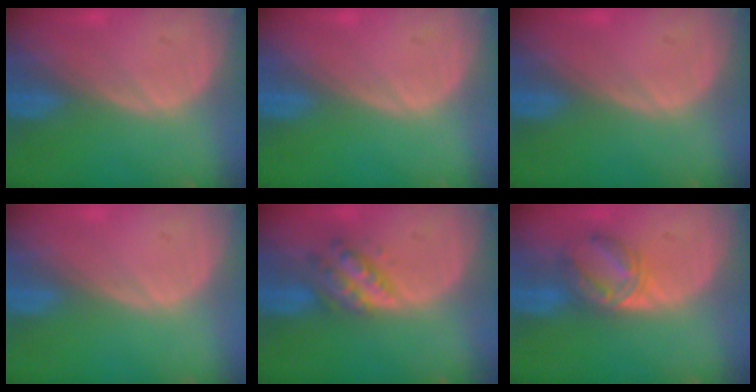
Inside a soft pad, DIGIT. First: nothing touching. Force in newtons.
{"total": 0.0}
{"total": 0.0}
{"total": 0.0}
{"total": 5.0, "press": 5.0, "slide": 0.1}
{"total": 5.6, "press": 5.5, "slide": 1.1}